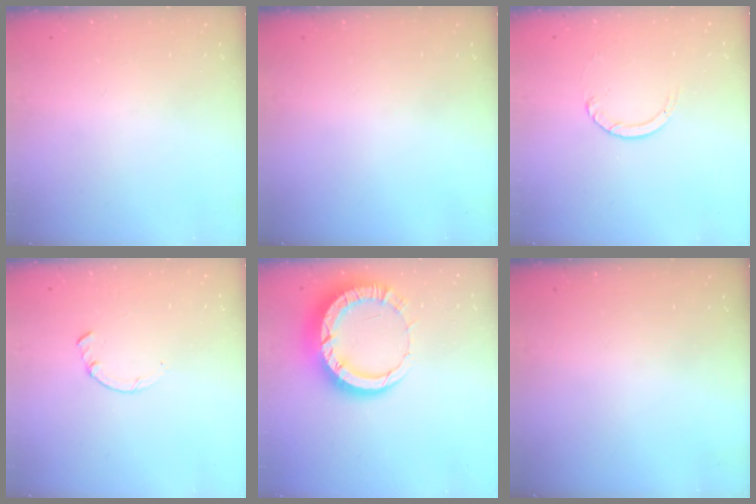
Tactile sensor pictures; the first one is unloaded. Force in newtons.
{"total": 0.0}
{"total": 2.4, "press": 2.4, "slide": 0.2}
{"total": 0.7, "press": 0.6, "slide": 0.2}
{"total": 12.4, "press": 12.3, "slide": 1.2}
{"total": 0.0}